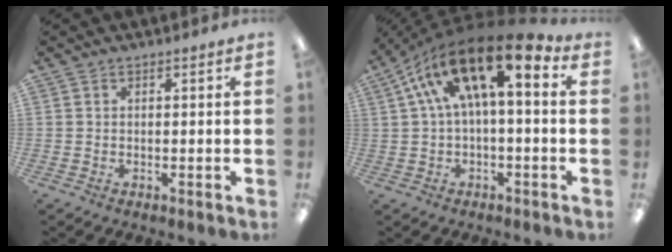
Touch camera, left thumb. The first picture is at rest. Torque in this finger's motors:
{"motor_torque": [-0.07, 1.57, 2.14, -0.63, 0.23]}